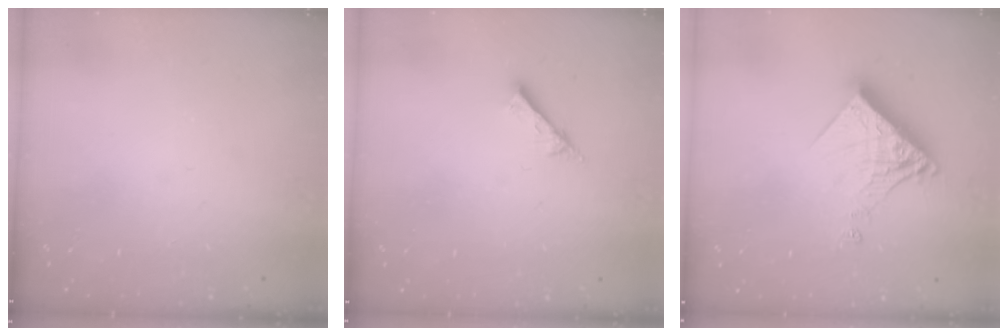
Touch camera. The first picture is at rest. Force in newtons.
{"total": 3.7, "press": 3.7, "slide": 0.3}
{"total": 13.9, "press": 13.9, "slide": 1.1}